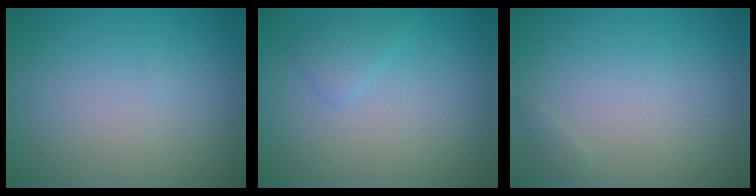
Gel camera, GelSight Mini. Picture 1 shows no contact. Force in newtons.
{"total": 1.4, "press": 1.4, "slide": 0.1}
{"total": 0.6, "press": 0.5, "slide": 0.1}